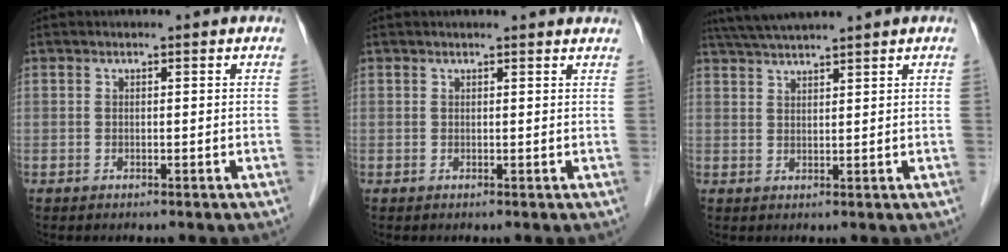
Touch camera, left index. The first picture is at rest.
{"total": 4.9, "force": [4.6, 0.4, 1.5], "torque": [-0.015, 0.011, 0.038]}
{"total": 5.9, "force": [5.2, -1.0, 2.6], "torque": [-0.049, 0.024, 0.096]}